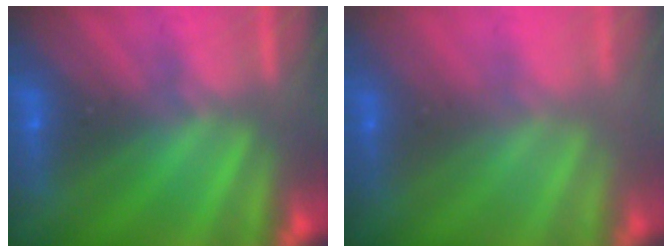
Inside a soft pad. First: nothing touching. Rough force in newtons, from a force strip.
{"total": 2.8}